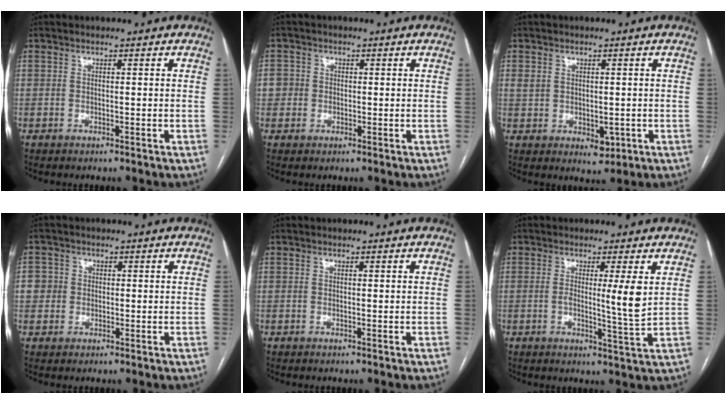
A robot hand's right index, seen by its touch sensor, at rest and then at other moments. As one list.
[{"total": 3.2, "force": [0.0, 3.1, 0.4], "torque": [0.004, 0.013, 0.001]}, {"total": 4.4, "force": [-0.1, 3.2, 2.9], "torque": [-0.043, 0.003, 0.014]}, {"total": 3.5, "force": [0.2, 3.5, 0.4], "torque": [0.008, 0.014, 0.003]}, {"total": 0.0}, {"total": 5.0, "force": [0.9, -0.7, 4.9], "torque": [-0.079, -0.013, 0.014]}]